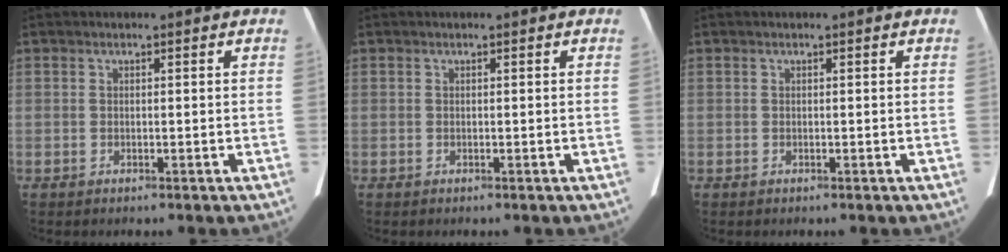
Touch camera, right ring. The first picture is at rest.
{"total": 0.0}
{"total": 0.0}